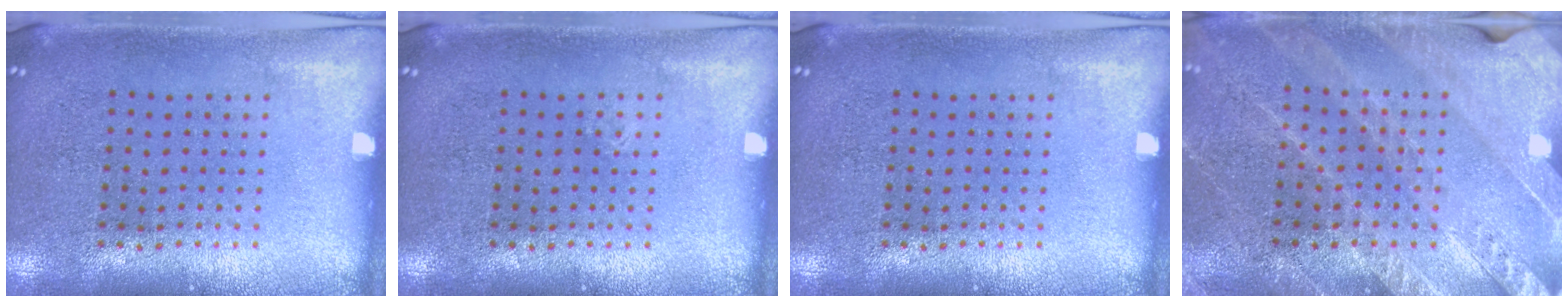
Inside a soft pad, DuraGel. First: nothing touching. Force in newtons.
{"total": 0.0}
{"total": 0.0}
{"total": 2.9, "press": 2.7, "slide": 0.9}